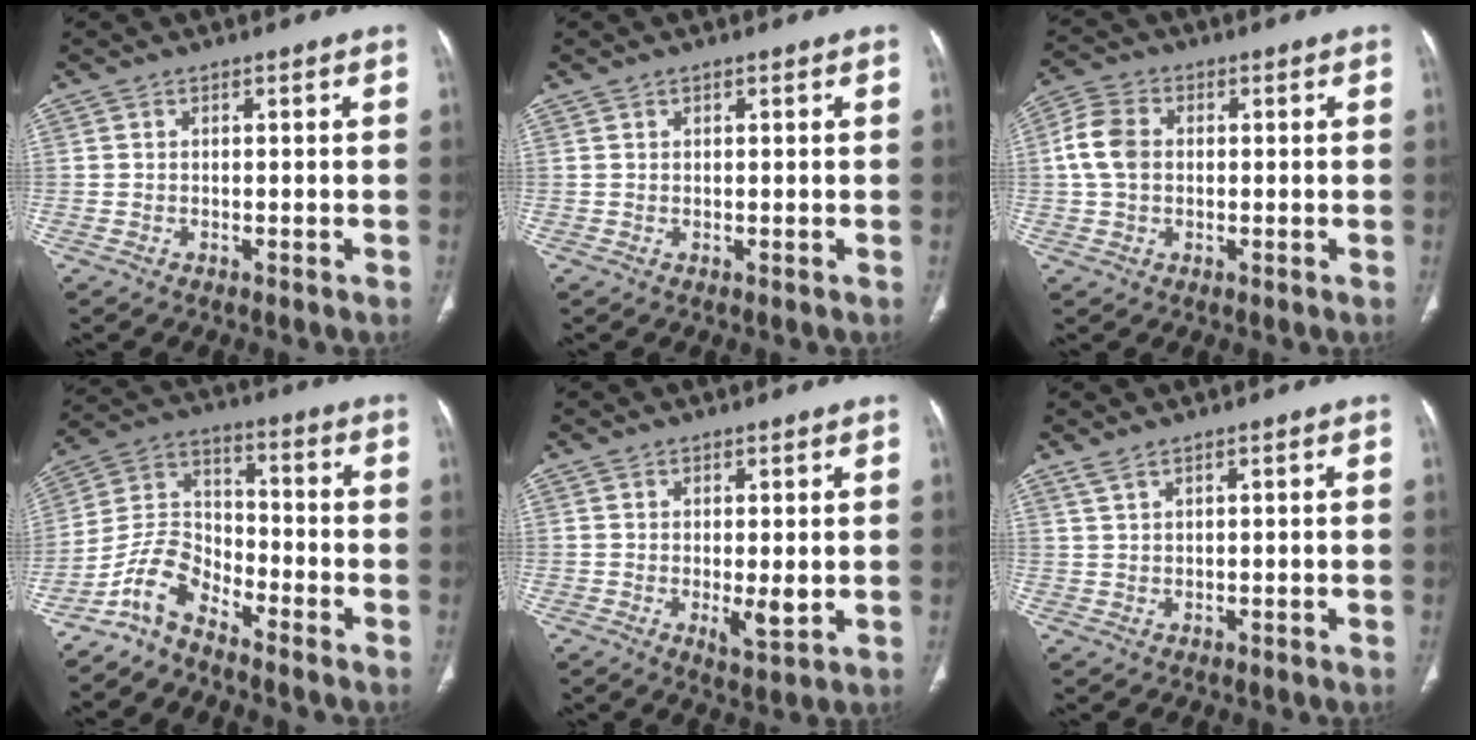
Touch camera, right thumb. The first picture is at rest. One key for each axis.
{"total": 0.5, "fx": 0.4, "fy": 0.2, "fz": 0.3, "tx": 0.000, "ty": 0.000, "tz": 0.005}
{"total": 6.8, "fx": 0.3, "fy": 5.1, "fz": 4.5, "tx": -0.095, "ty": 0.015, "tz": 0.002}
{"total": 7.9, "fx": -6.4, "fy": 3.3, "fz": 3.5, "tx": -0.067, "ty": 0.065, "tz": -0.139}
{"total": 3.8, "fx": 0.0, "fy": 1.2, "fz": 3.6, "tx": -0.054, "ty": -0.015, "tz": 0.007}
{"total": 1.6, "fx": 1.4, "fy": 0.1, "fz": 0.8, "tx": -0.018, "ty": 0.002, "tz": 0.036}